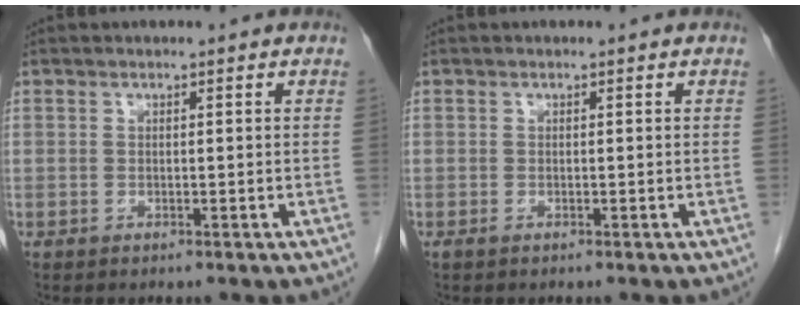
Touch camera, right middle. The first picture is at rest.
{"total": 0.0}